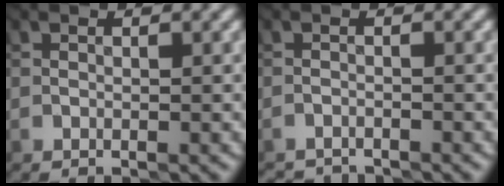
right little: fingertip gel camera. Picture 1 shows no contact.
{"total": 2.3, "force": [-2.3, 0.4, 0.0], "torque": [0.002, -0.009, -0.047]}